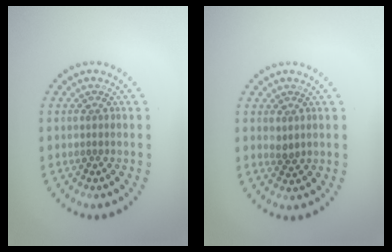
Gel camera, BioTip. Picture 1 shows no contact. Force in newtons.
{"total": 0.9, "press": 0.9, "slide": 0.3}